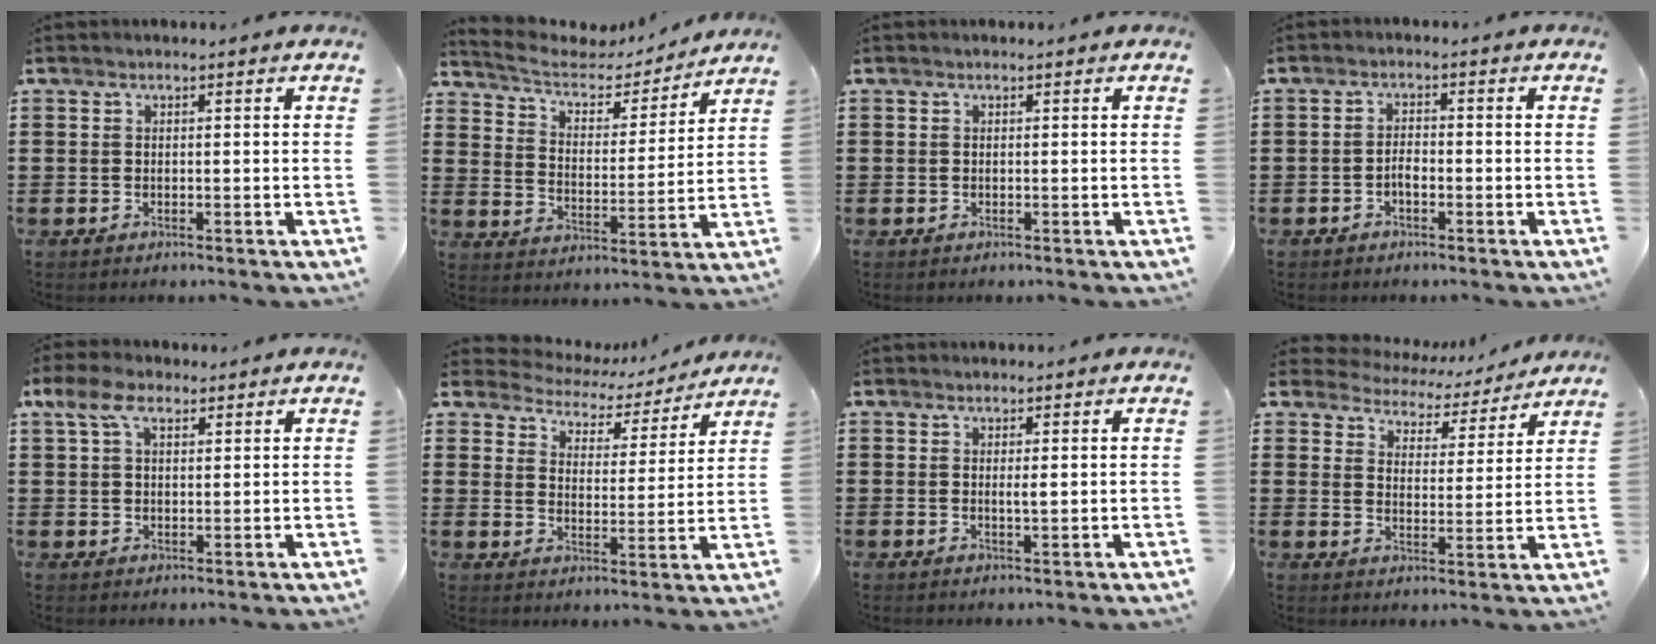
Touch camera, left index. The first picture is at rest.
{"total": 4.9, "force": [4.3, 1.7, 1.5], "torque": [-0.056, -0.030, 0.067]}
{"total": 0.0}
{"total": 1.9, "force": [-1.0, 0.7, 1.5], "torque": [-0.032, 0.004, -0.019]}
{"total": 5.5, "force": [2.9, 3.1, 3.6], "torque": [-0.084, 0.014, 0.051]}
{"total": 4.1, "force": [4.0, 1.0, -0.1], "torque": [-0.029, -0.032, 0.063]}
{"total": 1.2, "force": [0.3, 0.1, 1.1], "torque": [-0.025, -0.001, 0.006]}
{"total": 4.5, "force": [4.4, 0.9, -0.1], "torque": [-0.031, -0.033, 0.072]}